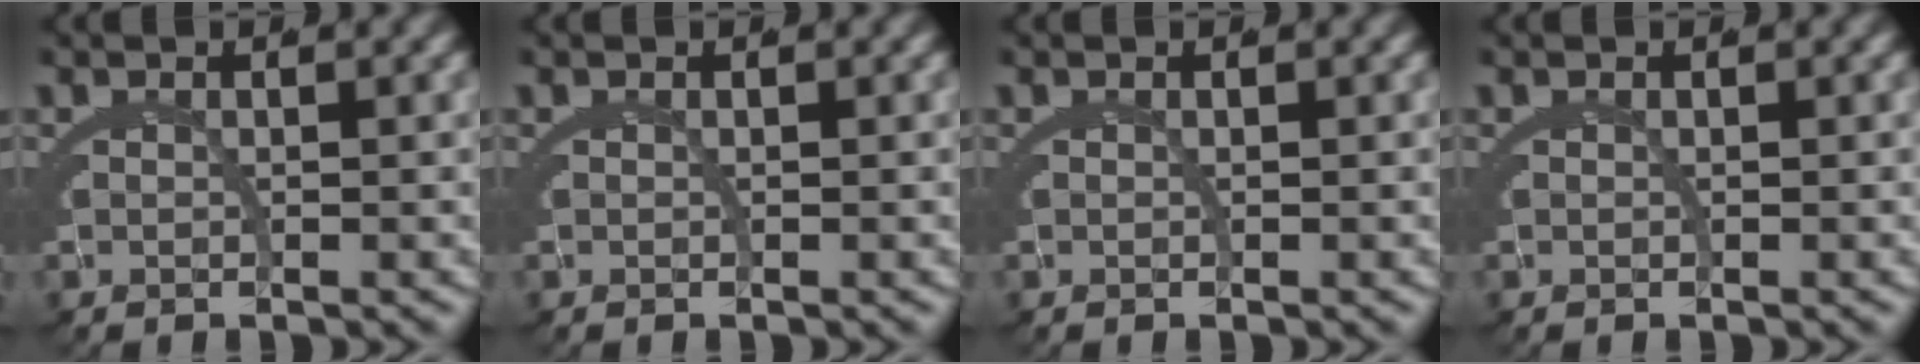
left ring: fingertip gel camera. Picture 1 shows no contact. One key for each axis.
{"total": 0.0}
{"total": 0.0}
{"total": 0.0}